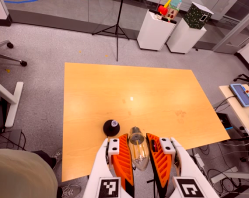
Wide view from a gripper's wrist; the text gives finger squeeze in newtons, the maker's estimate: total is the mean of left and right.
{"total": 21.6, "left": 23.5, "right": 19.7}